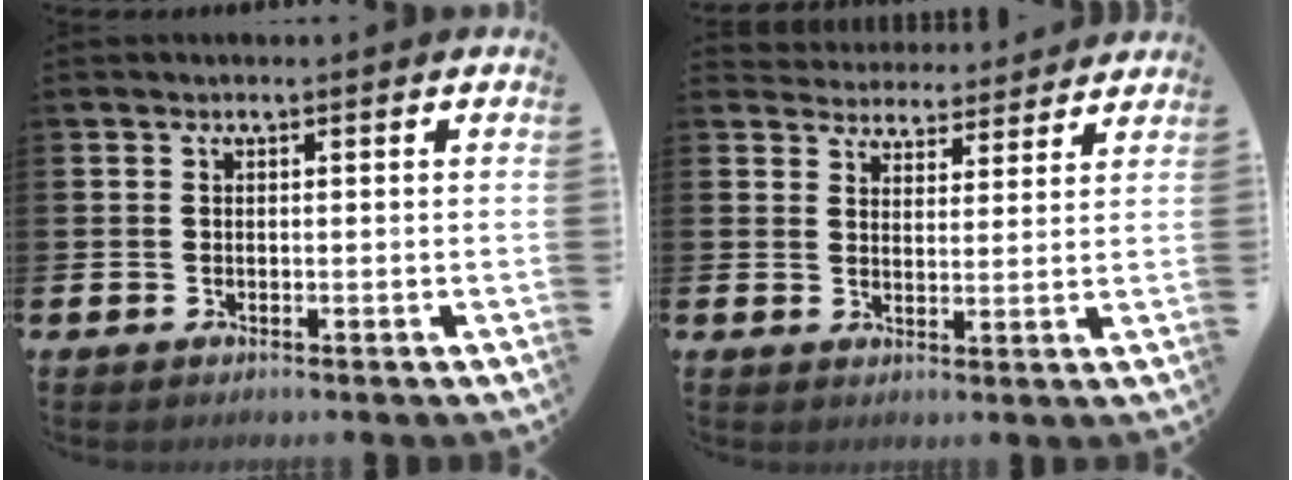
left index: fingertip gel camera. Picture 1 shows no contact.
{"total": 4.3, "force": [4.1, 1.0, -0.6], "torque": [-0.004, -0.032, 0.073]}